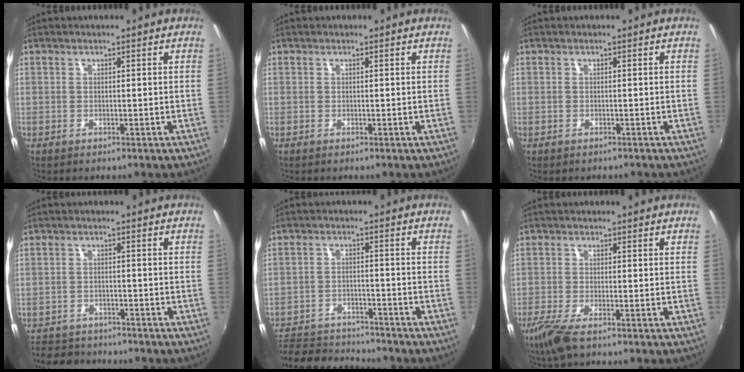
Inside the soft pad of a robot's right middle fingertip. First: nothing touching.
{"total": 0.0}
{"total": 0.8, "force": [-0.6, 0.4, 0.2], "torque": [-0.008, -0.002, -0.007]}
{"total": 8.0, "force": [-7.2, 3.1, 1.7], "torque": [-0.059, 0.000, -0.114]}
{"total": 13.8, "force": [-12.3, 4.5, 4.4], "torque": [-0.114, -0.005, -0.192]}
{"total": 5.5, "force": [-3.6, 0.9, 4.0], "torque": [-0.095, -0.021, -0.072]}